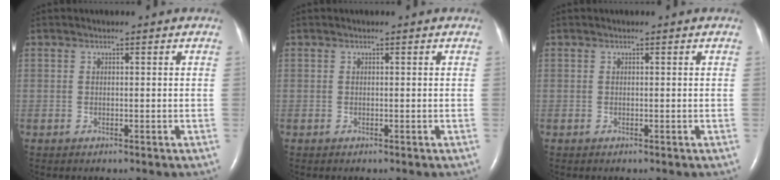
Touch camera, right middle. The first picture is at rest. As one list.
[{"total": 0.0}, {"total": 0.0}]